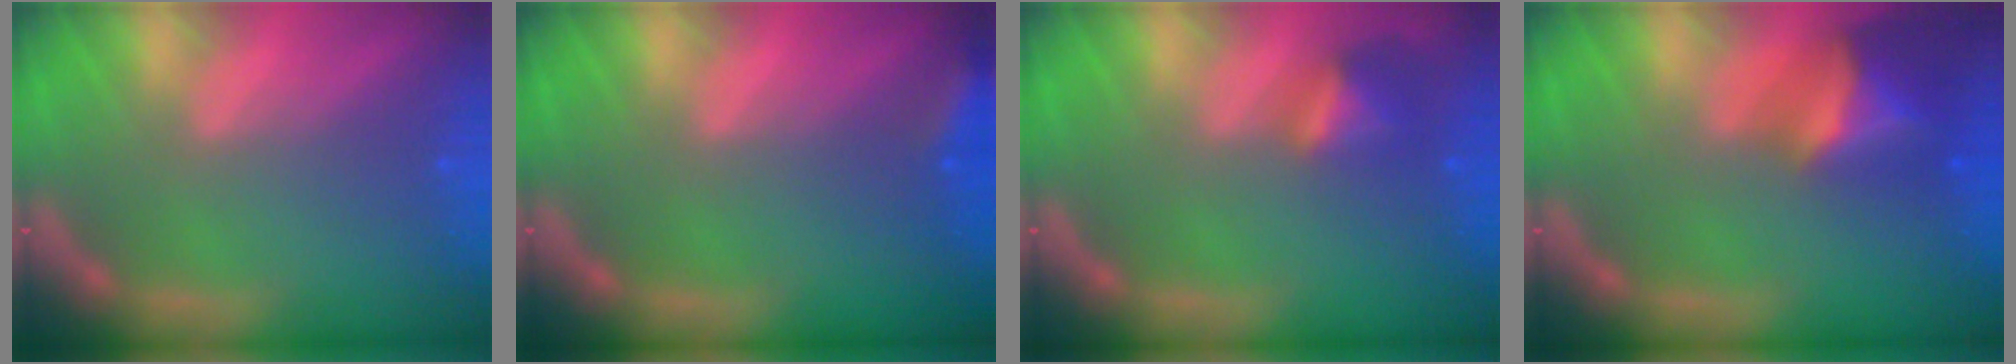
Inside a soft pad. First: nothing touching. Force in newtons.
{"total": 2.9}
{"total": 2.9}
{"total": 6.4}